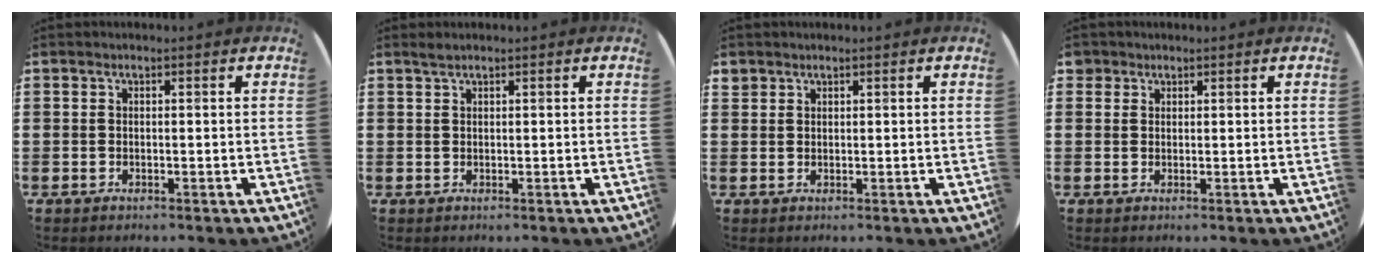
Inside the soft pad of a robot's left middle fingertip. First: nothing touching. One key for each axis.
{"total": 0.7, "fx": 0.6, "fy": -0.1, "fz": 0.3, "tx": -0.004, "ty": 0.001, "tz": 0.011}
{"total": 1.1, "fx": 1.0, "fy": 0.4, "fz": -0.2, "tx": 0.002, "ty": 0.003, "tz": 0.020}
{"total": 1.2, "fx": 1.0, "fy": 0.7, "fz": 0.0, "tx": 0.006, "ty": 0.000, "tz": 0.018}